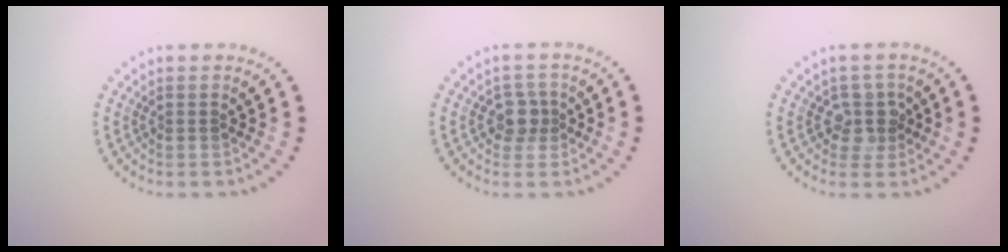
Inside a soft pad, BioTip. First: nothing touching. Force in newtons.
{"total": 1.9, "press": 1.8, "slide": 0.9}
{"total": 2.4, "press": 2.0, "slide": 1.4}